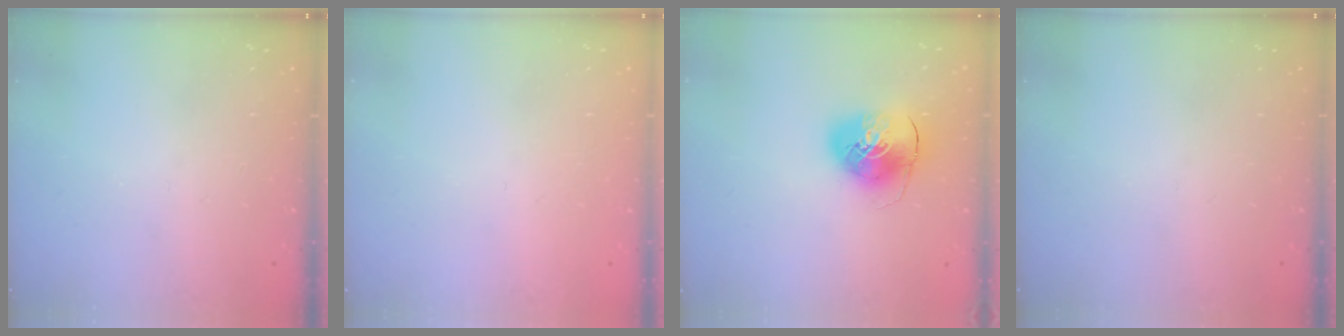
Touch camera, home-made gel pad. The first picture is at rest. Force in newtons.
{"total": 0.7, "press": 0.7, "slide": 0.3}
{"total": 9.8, "press": 9.7, "slide": 1.5}
{"total": 0.0}